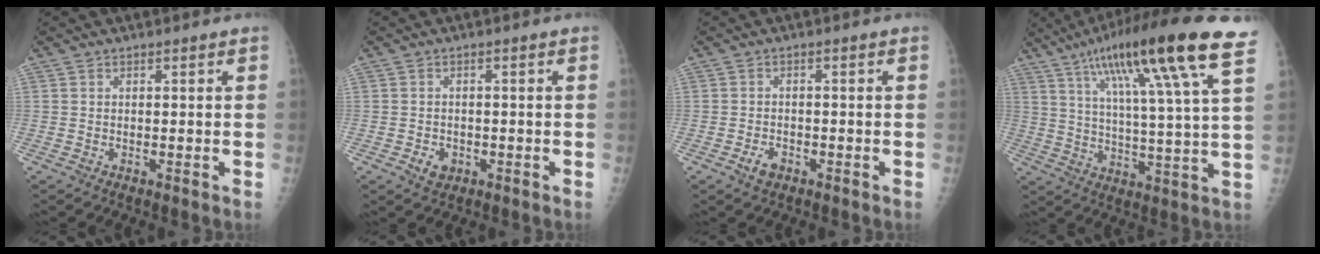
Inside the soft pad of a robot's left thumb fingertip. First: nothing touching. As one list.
[{"total": 2.6, "force": [-1.1, 2.0, 1.4], "torque": [-0.013, 0.006, -0.010]}, {"total": 2.5, "force": [-1.4, 1.5, 1.4], "torque": [-0.024, 0.011, -0.020]}, {"total": 22.3, "force": [12.6, 1.7, 18.4], "torque": [-0.287, -0.022, 0.193]}]